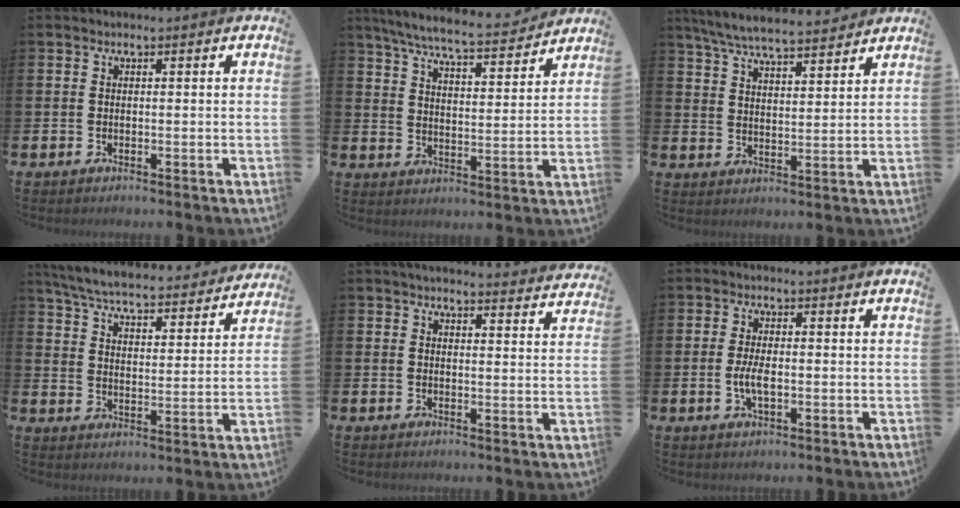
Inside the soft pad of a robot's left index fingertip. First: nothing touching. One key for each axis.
{"total": 7.6, "fx": 7.1, "fy": 0.7, "fz": 2.7, "tx": -0.072, "ty": -0.048, "tz": 0.122}
{"total": 6.7, "fx": 6.4, "fy": 0.7, "fz": 1.9, "tx": -0.061, "ty": -0.032, "tz": 0.115}
{"total": 6.6, "fx": 6.3, "fy": 0.7, "fz": 2.0, "tx": -0.069, "ty": -0.046, "tz": 0.106}
{"total": 3.7, "fx": 3.7, "fy": 0.1, "fz": 0.5, "tx": -0.005, "ty": -0.022, "tz": 0.063}
{"total": 3.7, "fx": -0.5, "fy": 1.6, "fz": 3.3, "tx": -0.065, "ty": -0.001, "tz": -0.012}